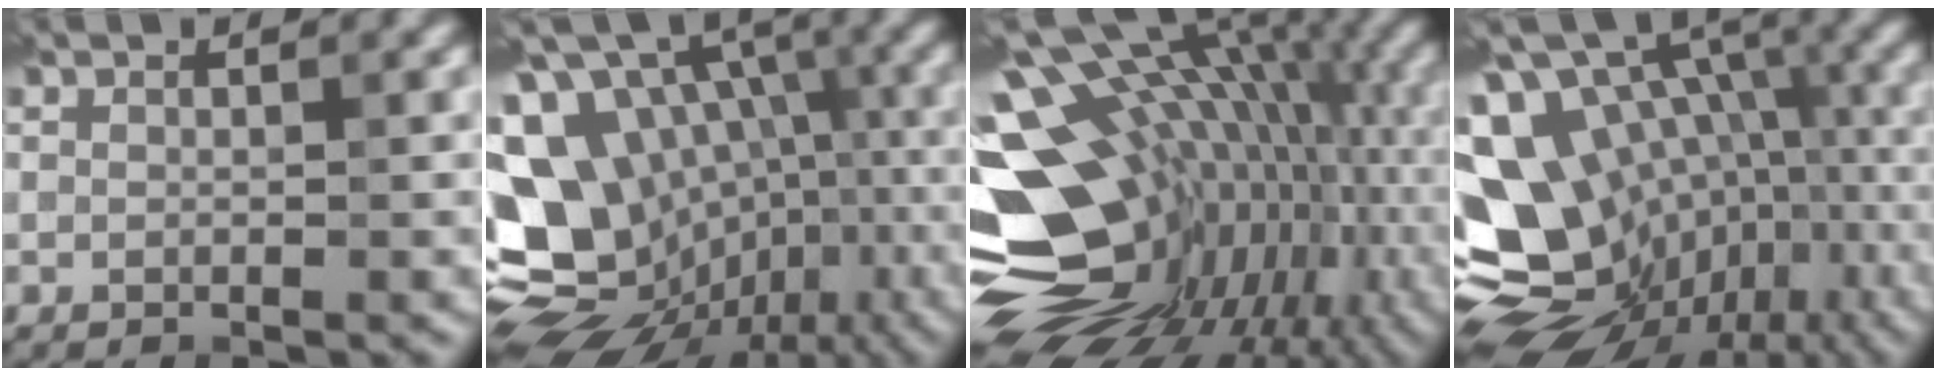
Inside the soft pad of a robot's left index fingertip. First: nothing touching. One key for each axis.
{"total": 18.1, "fx": -4.1, "fy": 13.9, "fz": 10.8, "tx": -0.207, "ty": 0.015, "tz": -0.030}
{"total": 18.9, "fx": -1.2, "fy": 13.1, "fz": 13.6, "tx": -0.193, "ty": 0.000, "tz": 0.014}
{"total": 17.4, "fx": -4.8, "fy": 12.8, "fz": 10.8, "tx": -0.198, "ty": 0.009, "tz": -0.025}